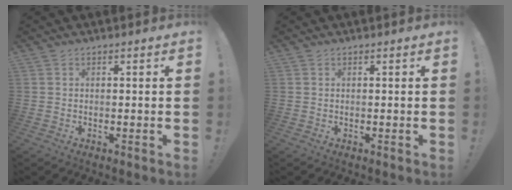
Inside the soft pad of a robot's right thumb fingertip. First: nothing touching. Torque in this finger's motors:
{"motor_torque": [0.00, 0.00, -0.01, 0.00, 0.01]}